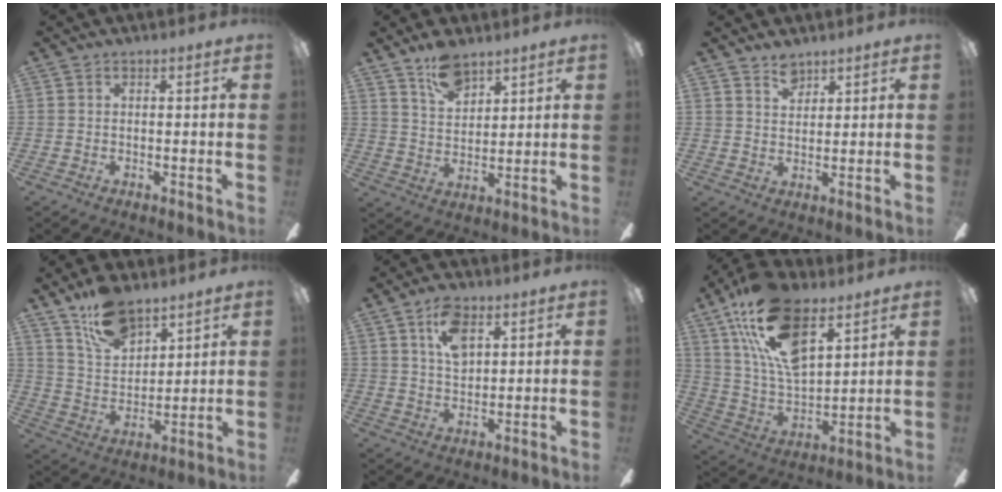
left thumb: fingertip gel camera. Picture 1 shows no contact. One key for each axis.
{"total": 8.6, "fx": 6.4, "fy": 4.1, "fz": 4.0, "tx": -0.065, "ty": -0.029, "tz": 0.115}
{"total": 3.7, "fx": 3.2, "fy": 1.7, "fz": 0.8, "tx": -0.006, "ty": -0.015, "tz": 0.057}
{"total": 13.4, "fx": 9.6, "fy": 6.8, "fz": 6.4, "tx": -0.111, "ty": -0.047, "tz": 0.178}
{"total": 8.3, "fx": 4.0, "fy": 4.6, "fz": 5.6, "tx": -0.094, "ty": -0.001, "tz": 0.071}
{"total": 21.1, "fx": 12.2, "fy": 10.0, "fz": 14.0, "tx": -0.284, "ty": -0.052, "tz": 0.214}